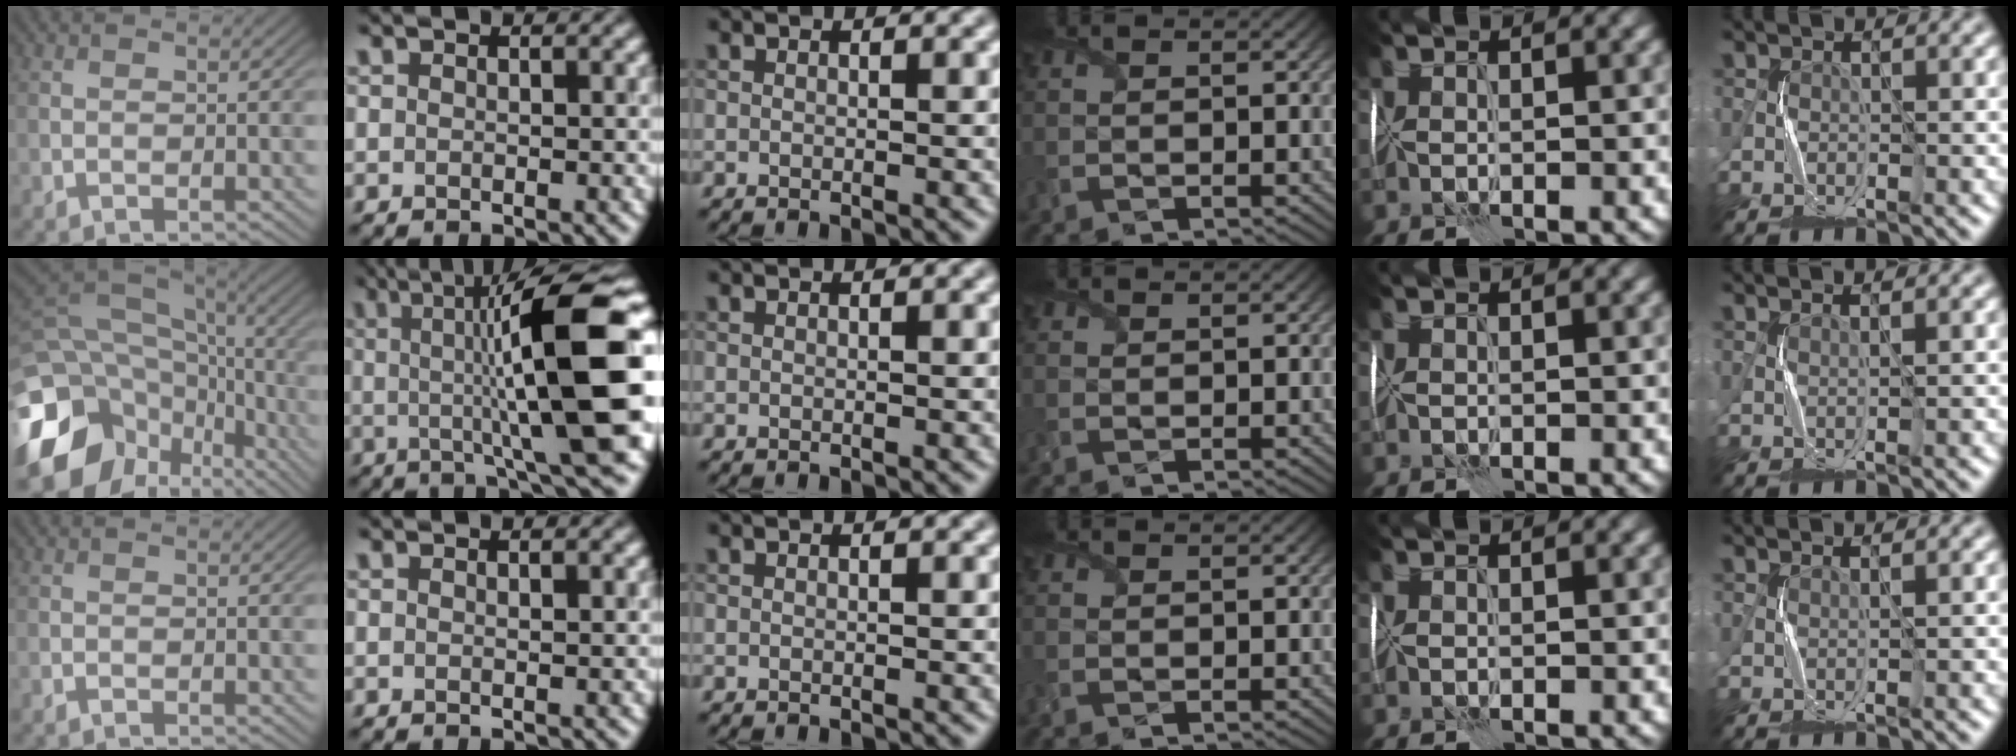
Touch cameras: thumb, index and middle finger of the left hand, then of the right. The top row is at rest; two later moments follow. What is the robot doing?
{"motion": "fold", "object": "tissue"}